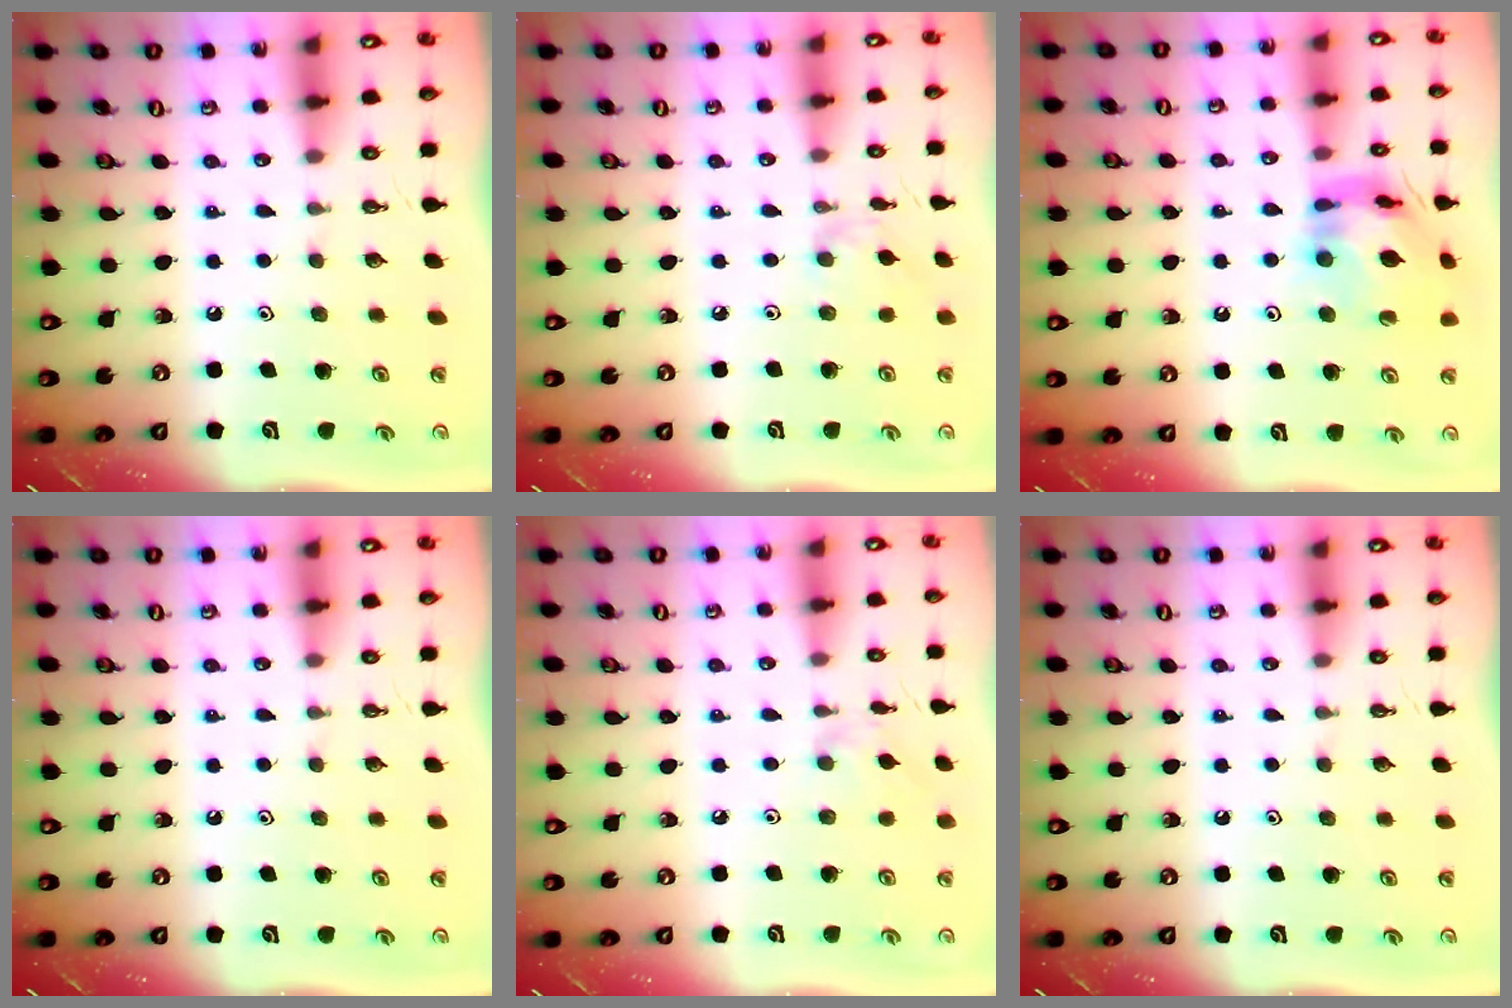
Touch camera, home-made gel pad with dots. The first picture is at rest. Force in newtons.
{"total": 2.1, "press": 2.1, "slide": 0.4}
{"total": 14.2, "press": 14.1, "slide": 1.3}
{"total": 0.0}
{"total": 1.6, "press": 1.6, "slide": 0.3}
{"total": 0.0}